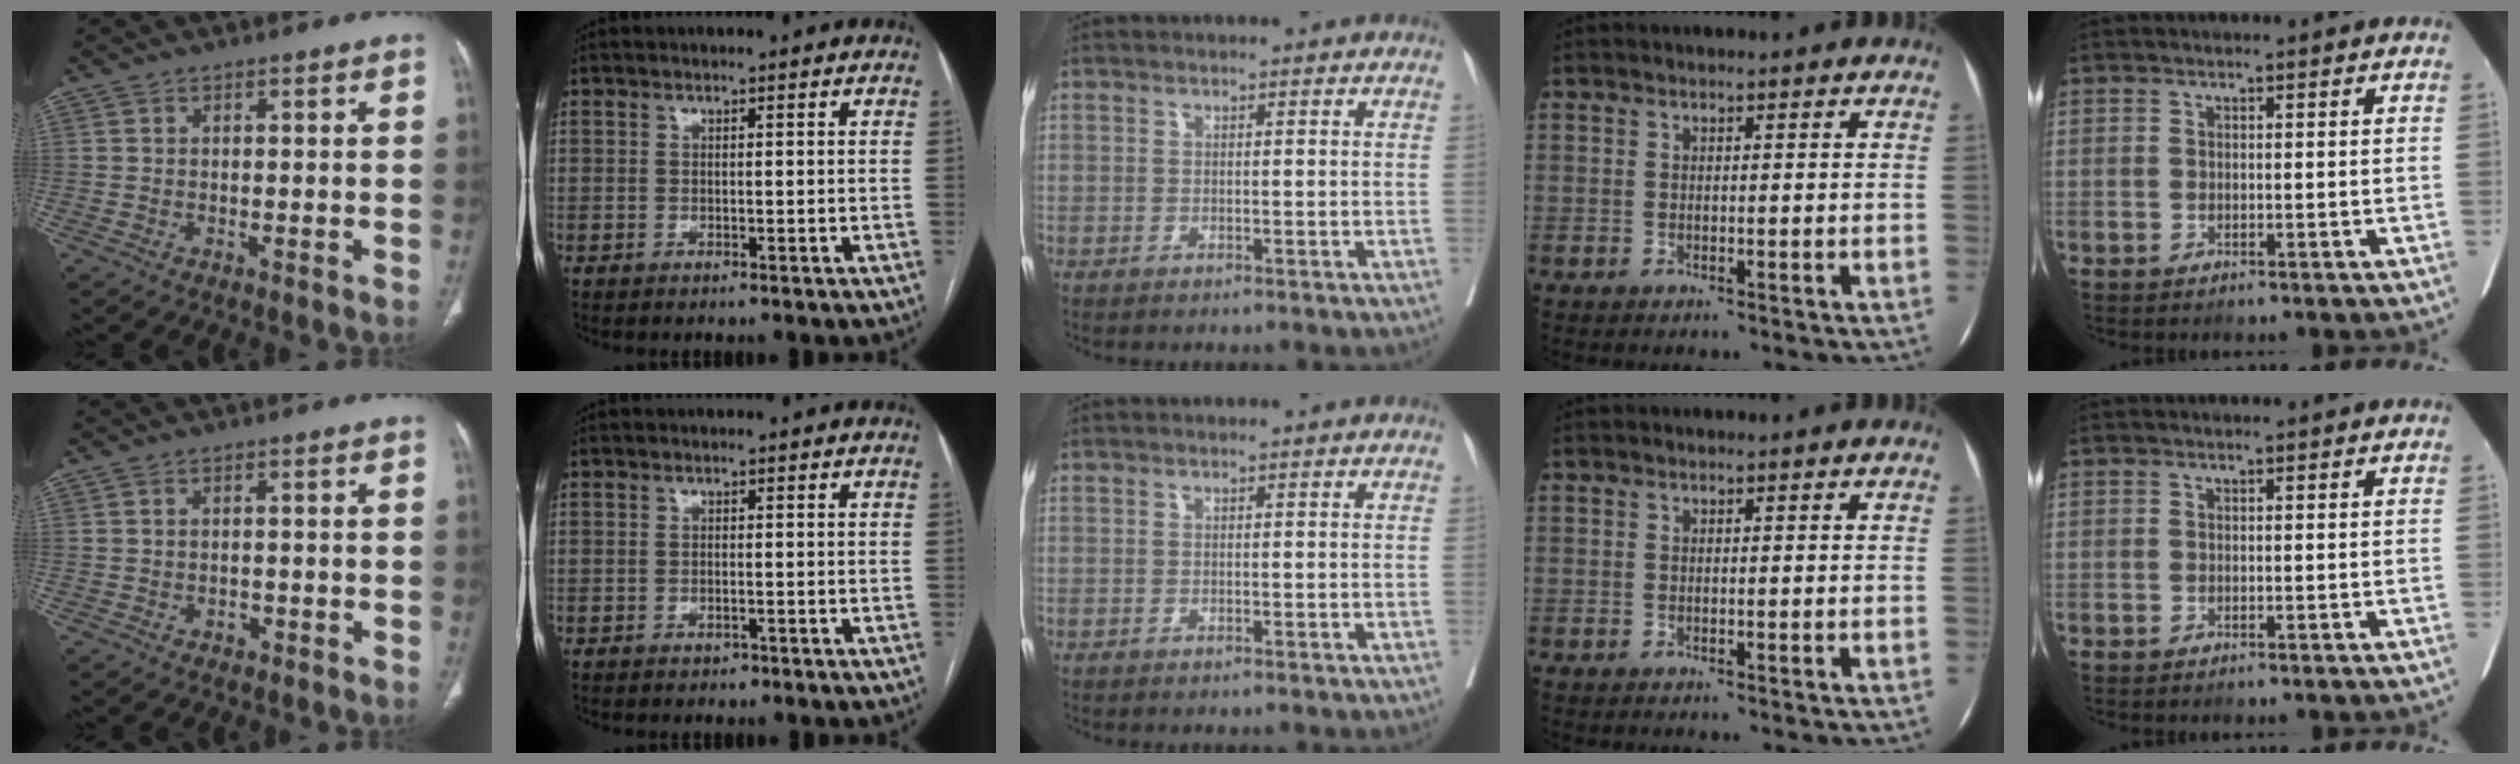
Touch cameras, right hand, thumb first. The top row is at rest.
{"thumb": {"total": 1.4, "force": [-0.4, 1.1, 0.8], "torque": [-0.011, 0.004, -0.004]}, "index": {"total": 0.9, "force": [-0.6, 0.5, 0.4], "torque": [-0.009, 0.000, -0.006]}}